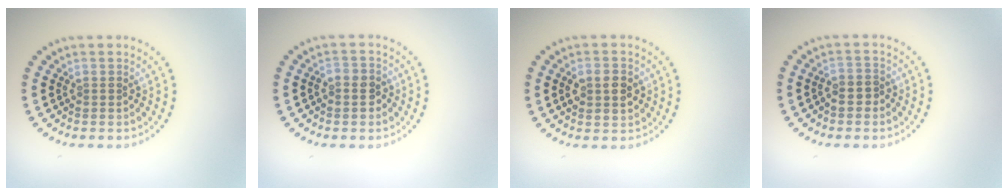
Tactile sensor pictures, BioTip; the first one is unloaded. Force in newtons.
{"total": 1.9, "press": 1.8, "slide": 0.5}
{"total": 3.6, "press": 3.6, "slide": 0.1}
{"total": 1.4, "press": 1.2, "slide": 0.6}